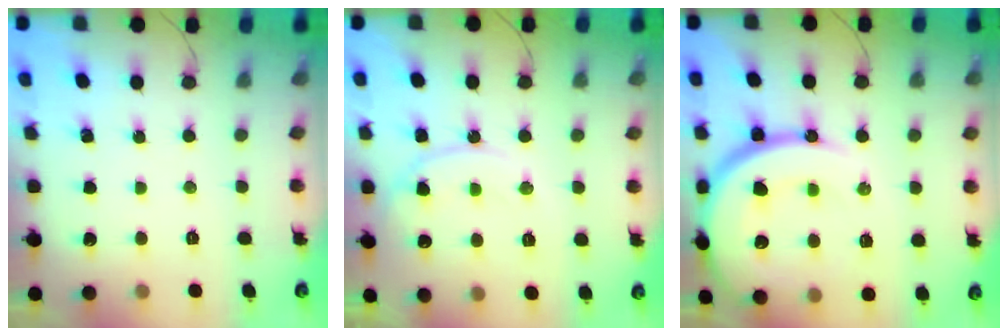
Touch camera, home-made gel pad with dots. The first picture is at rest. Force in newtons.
{"total": 14.2, "press": 14.2, "slide": 1.2}
{"total": 21.6, "press": 21.4, "slide": 2.9}